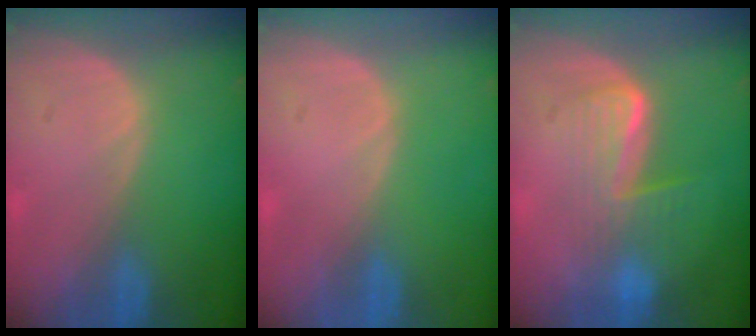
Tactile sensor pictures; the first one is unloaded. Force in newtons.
{"total": 0.0}
{"total": 6.6, "press": 6.3, "slide": 1.9}